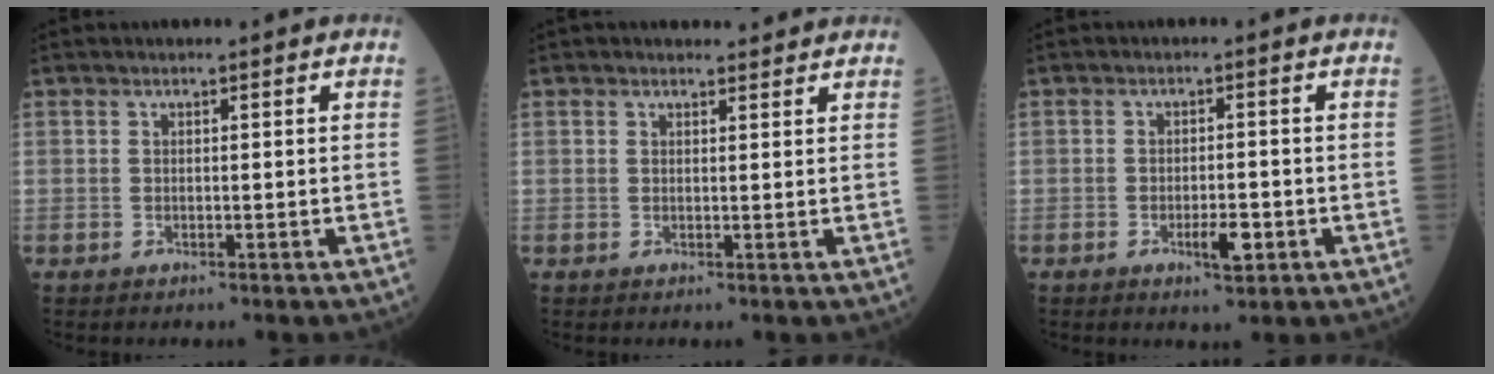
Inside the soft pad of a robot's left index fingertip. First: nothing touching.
{"total": 1.9, "force": [1.8, 0.6, 0.1], "torque": [-0.006, 0.006, 0.022]}
{"total": 3.7, "force": [-1.6, 1.1, 3.2], "torque": [-0.054, 0.001, -0.022]}